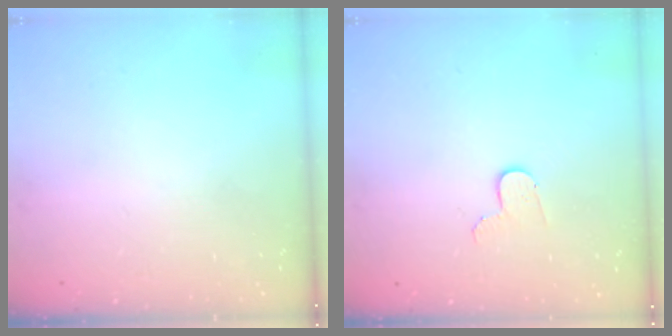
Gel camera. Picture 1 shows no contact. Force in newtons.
{"total": 4.1, "press": 4.1, "slide": 0.3}